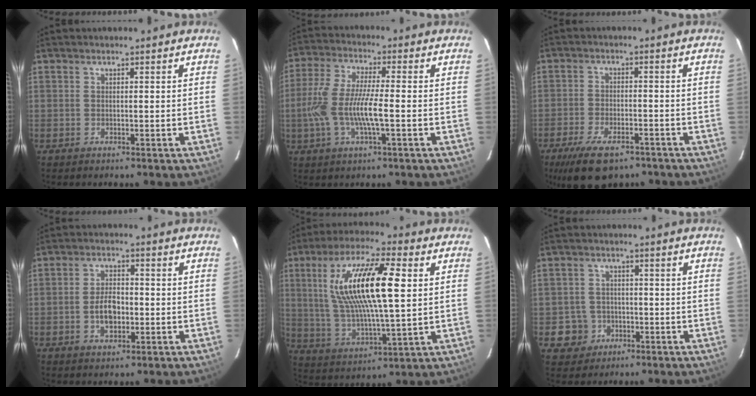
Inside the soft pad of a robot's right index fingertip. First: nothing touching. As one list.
[{"total": 11.2, "force": [-2.3, 2.0, 10.8], "torque": [-0.227, -0.004, -0.045]}, {"total": 12.4, "force": [-8.6, 5.3, 7.2], "torque": [-0.160, -0.021, -0.141]}, {"total": 5.7, "force": [-1.5, 3.3, 4.4], "torque": [-0.089, 0.006, -0.022]}, {"total": 19.7, "force": [4.8, 5.3, 18.4], "torque": [-0.352, 0.013, 0.094]}, {"total": 5.9, "force": [-2.0, 5.5, 0.5], "torque": [-0.020, 0.023, -0.027]}]